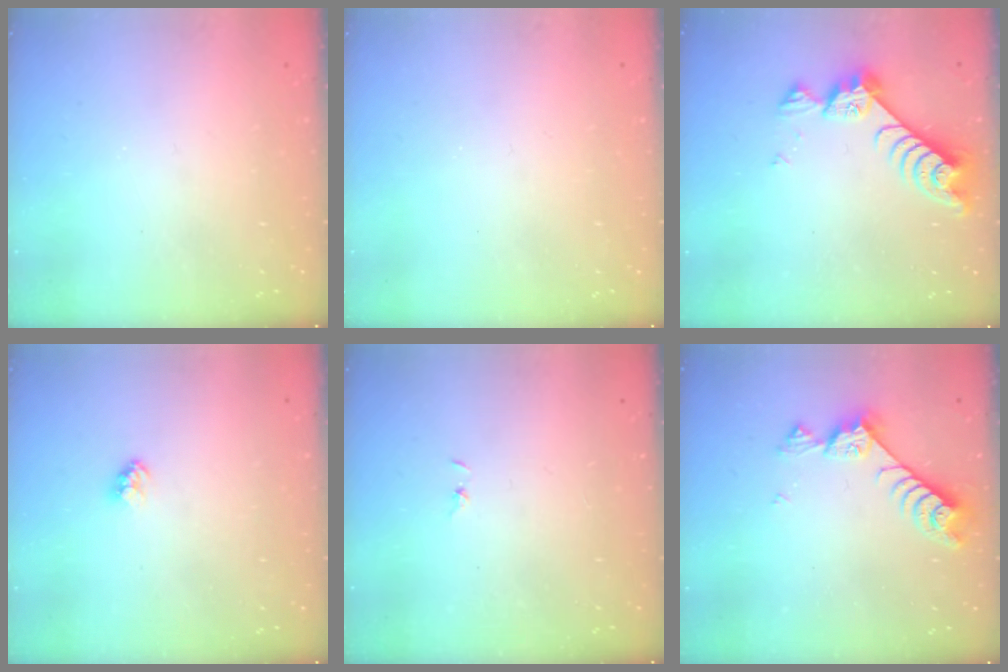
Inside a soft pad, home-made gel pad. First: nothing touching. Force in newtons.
{"total": 0.0}
{"total": 8.8, "press": 8.8, "slide": 0.8}
{"total": 2.4, "press": 2.4, "slide": 0.1}
{"total": 0.7, "press": 0.7, "slide": 0.1}
{"total": 8.5, "press": 8.4, "slide": 1.4}